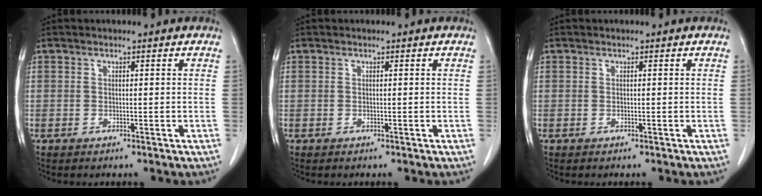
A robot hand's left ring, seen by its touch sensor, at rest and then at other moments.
{"total": 0.0}
{"total": 0.0}